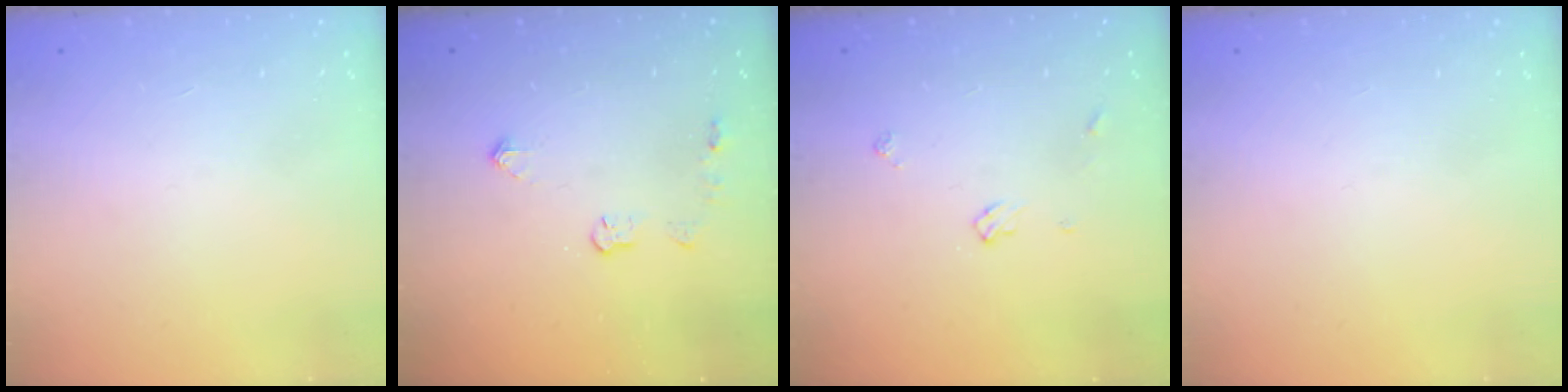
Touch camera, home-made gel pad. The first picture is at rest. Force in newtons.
{"total": 4.3, "press": 4.3, "slide": 0.6}
{"total": 4.5, "press": 4.5, "slide": 0.5}
{"total": 0.0}